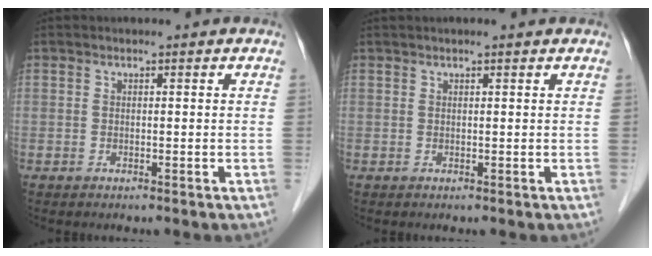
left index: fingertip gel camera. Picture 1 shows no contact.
{"total": 1.7, "force": [1.4, -0.1, 1.0], "torque": [-0.013, 0.018, 0.023]}